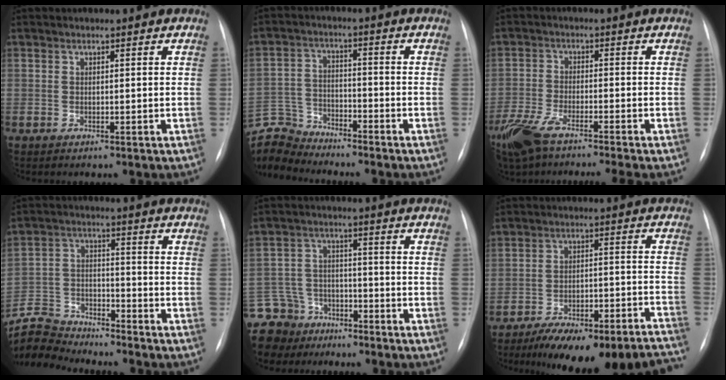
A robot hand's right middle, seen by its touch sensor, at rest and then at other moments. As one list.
[{"total": 8.7, "force": [-8.6, 1.1, -0.5], "torque": [-0.002, 0.014, -0.172]}, {"total": 10.8, "force": [-8.4, 1.3, 6.7], "torque": [-0.132, -0.021, -0.149]}, {"total": 9.0, "force": [-9.0, 0.7, -0.2], "torque": [-0.005, 0.008, -0.172]}, {"total": 11.2, "force": [-8.7, 6.9, 1.1], "torque": [-0.048, 0.020, -0.150]}, {"total": 21.3, "force": [-18.5, 3.5, 10.1], "torque": [-0.099, 0.017, -0.258]}]